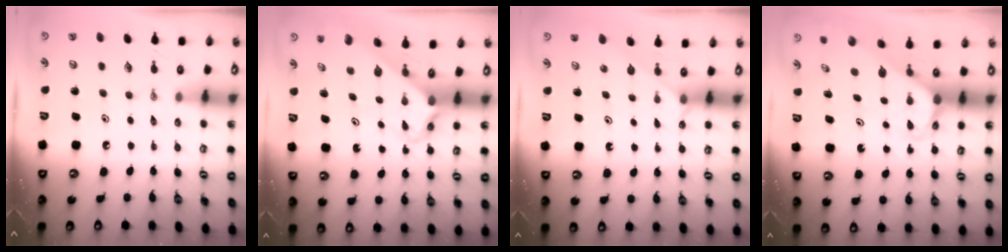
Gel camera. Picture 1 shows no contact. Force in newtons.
{"total": 2.3, "press": 2.3, "slide": 0.2}
{"total": 1.9, "press": 1.9, "slide": 0.3}
{"total": 2.2, "press": 2.2, "slide": 0.1}